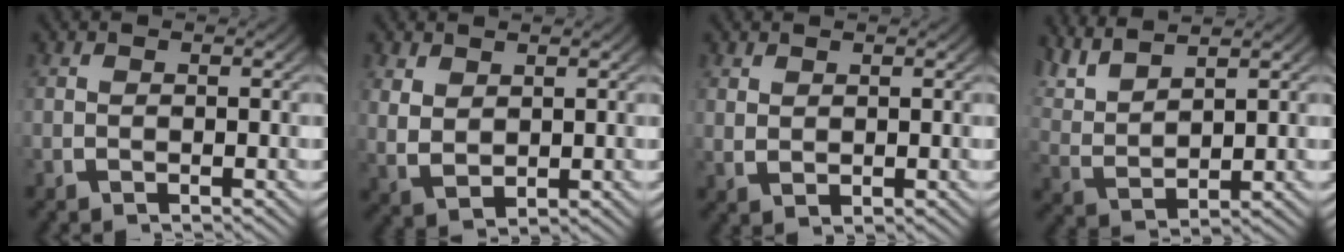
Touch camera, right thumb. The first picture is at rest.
{"total": 3.4, "force": [0.8, 2.4, 2.2], "torque": [-0.053, -0.018, 0.035]}
{"total": 1.1, "force": [0.9, 0.4, 0.6], "torque": [-0.011, -0.002, 0.025]}
{"total": 5.3, "force": [3.0, 2.8, 3.4], "torque": [-0.080, -0.008, 0.068]}